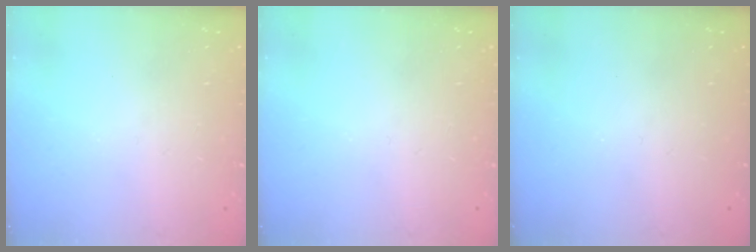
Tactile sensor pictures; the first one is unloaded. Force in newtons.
{"total": 0.0}
{"total": 0.0}